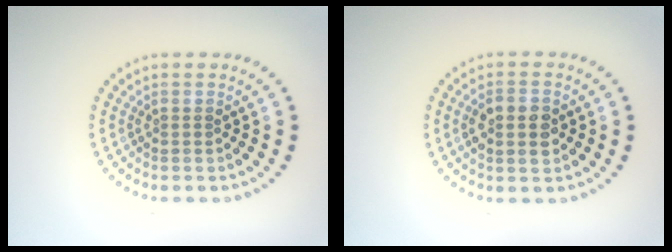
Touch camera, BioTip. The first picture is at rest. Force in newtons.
{"total": 2.7, "press": 2.7, "slide": 0.1}